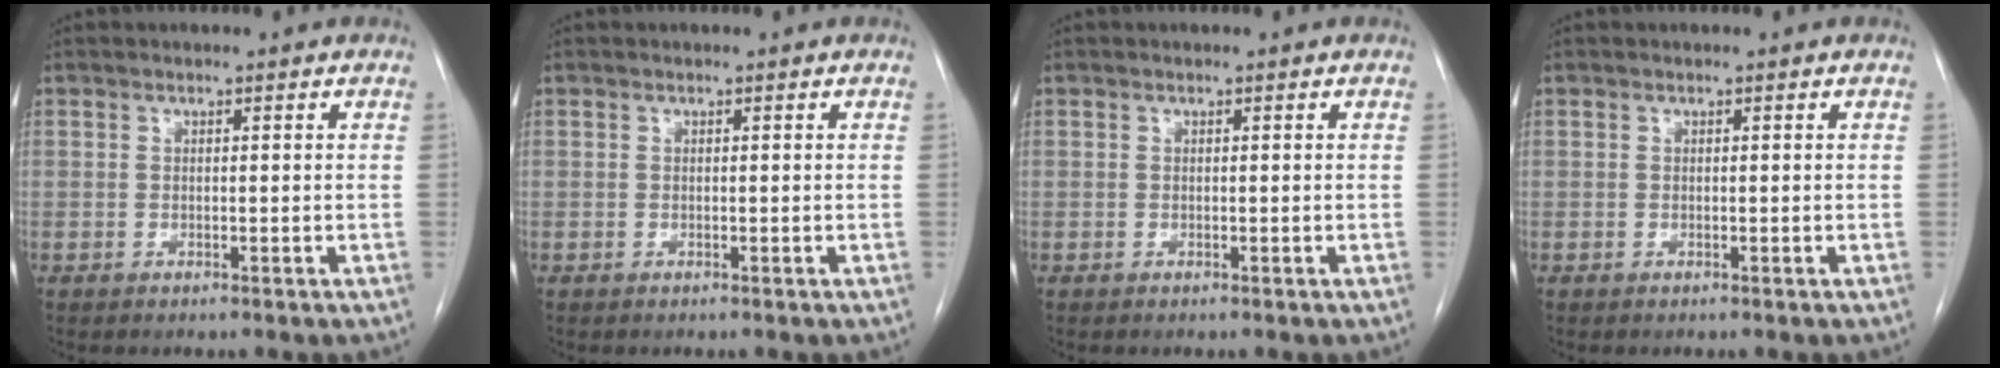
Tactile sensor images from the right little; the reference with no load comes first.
{"total": 0.0}
{"total": 0.0}
{"total": 0.0}